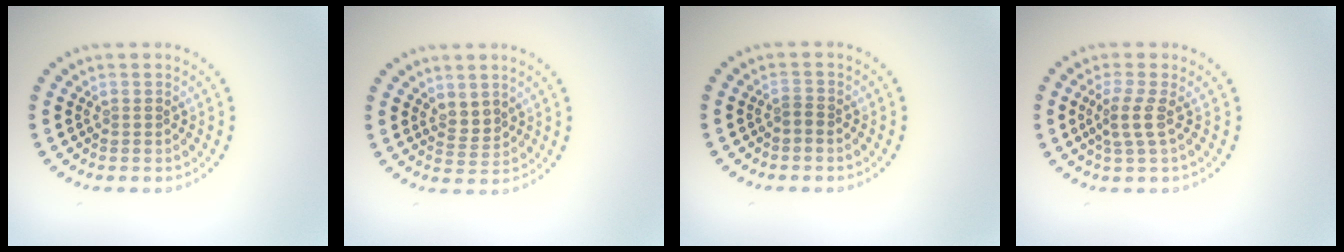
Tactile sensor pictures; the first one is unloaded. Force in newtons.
{"total": 1.7, "press": 1.3, "slide": 1.0}
{"total": 0.6, "press": 0.3, "slide": 0.5}
{"total": 2.2, "press": 1.6, "slide": 1.5}